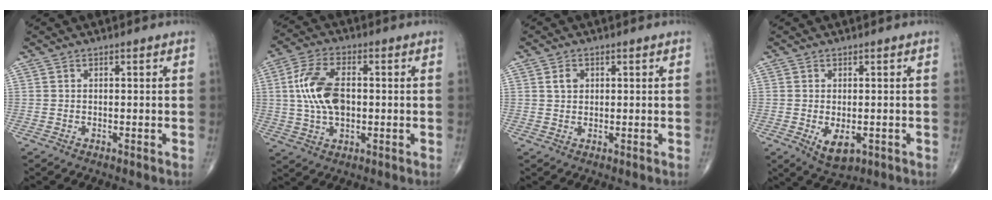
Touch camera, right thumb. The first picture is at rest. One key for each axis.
{"total": 11.5, "fx": 0.6, "fy": 6.5, "fz": 9.5, "tx": -0.187, "ty": 0.011, "tz": 0.012}
{"total": 2.3, "fx": 0.8, "fy": 1.7, "fz": 1.3, "tx": -0.016, "ty": 0.000, "tz": 0.013}
{"total": 4.9, "fx": -1.2, "fy": 2.7, "fz": 3.9, "tx": -0.053, "ty": -0.010, "tz": -0.007}